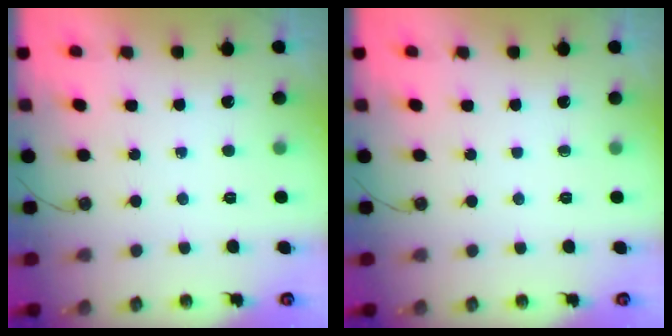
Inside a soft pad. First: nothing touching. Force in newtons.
{"total": 0.0}